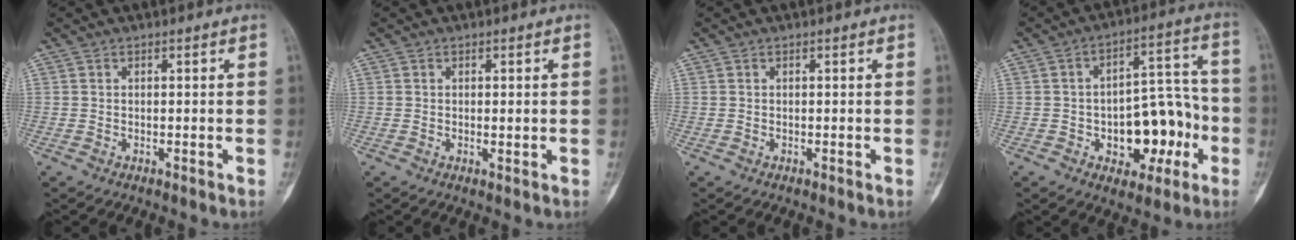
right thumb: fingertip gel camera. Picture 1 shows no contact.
{"total": 1.2, "force": [0.0, 0.4, 1.2], "torque": [-0.016, -0.004, 0.001]}
{"total": 0.0}
{"total": 15.3, "force": [-4.2, 8.9, 11.7], "torque": [-0.117, 0.052, -0.052]}